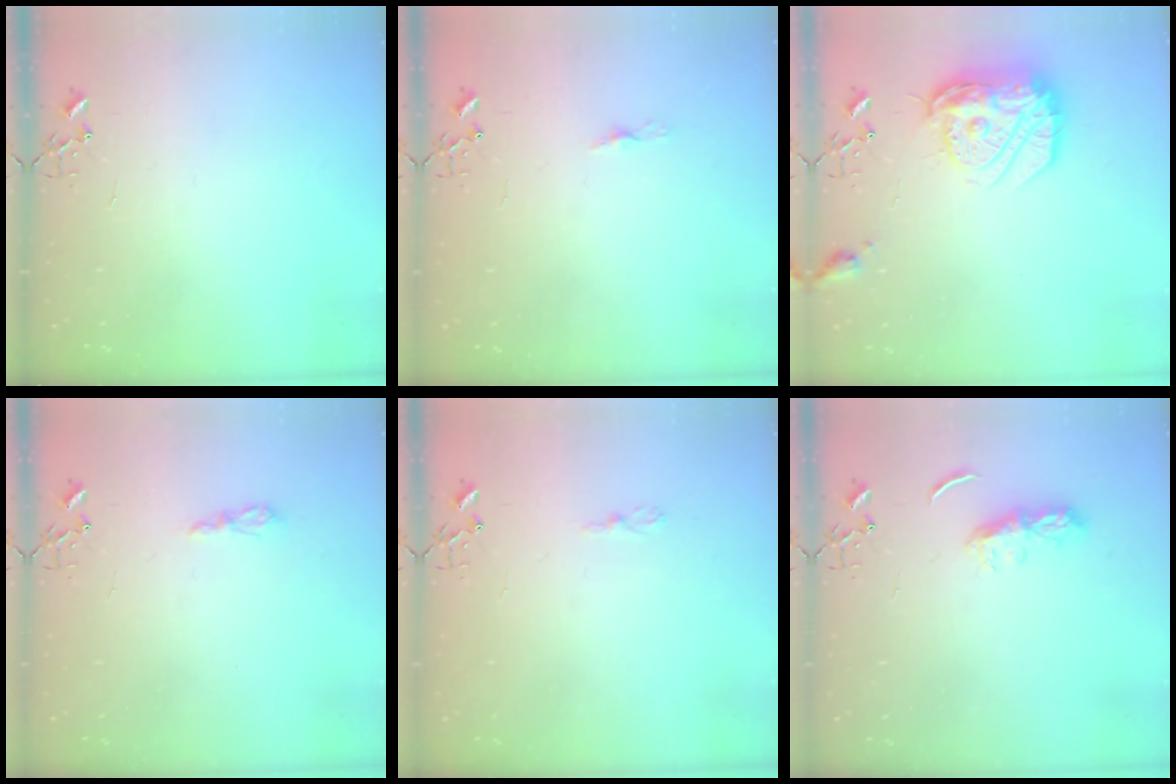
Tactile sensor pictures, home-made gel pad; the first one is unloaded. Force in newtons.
{"total": 3.8, "press": 3.7, "slide": 0.3}
{"total": 18.2, "press": 18.2, "slide": 1.5}
{"total": 6.3, "press": 6.2, "slide": 0.8}
{"total": 3.6, "press": 3.6, "slide": 0.4}
{"total": 6.5, "press": 6.4, "slide": 0.6}